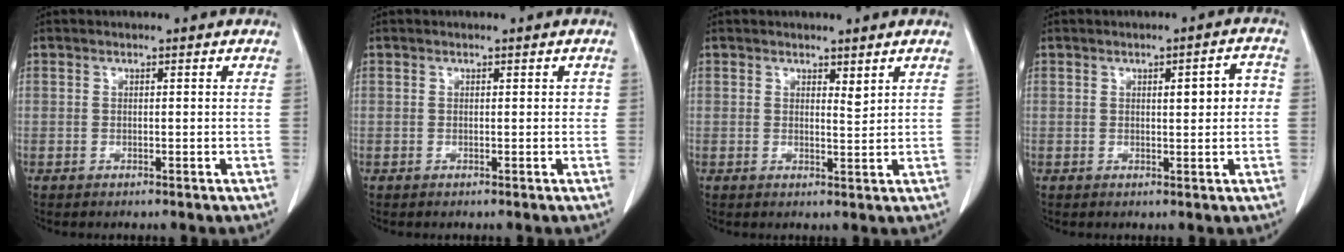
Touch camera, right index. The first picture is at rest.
{"total": 0.8, "force": [0.1, 0.6, 0.5], "torque": [-0.002, 0.009, 0.002]}
{"total": 1.5, "force": [1.1, 0.3, 0.9], "torque": [-0.015, -0.010, 0.019]}
{"total": 4.2, "force": [0.5, 1.1, 4.0], "torque": [-0.053, 0.011, 0.006]}